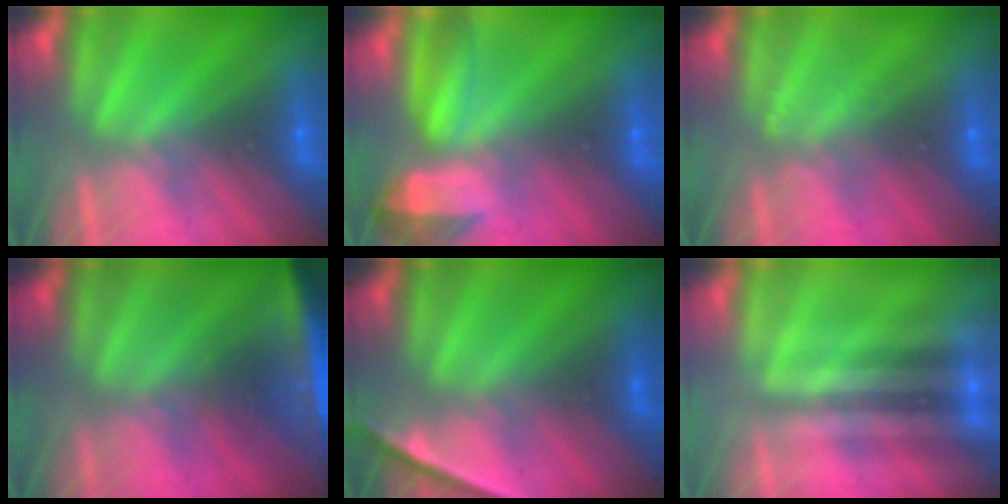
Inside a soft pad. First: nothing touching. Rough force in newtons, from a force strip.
{"total": 8.1}
{"total": 1.8}
{"total": 4.5}
{"total": 2.2}
{"total": 1.9}